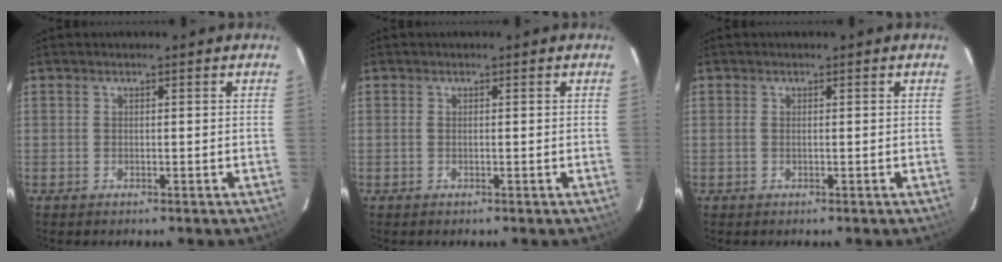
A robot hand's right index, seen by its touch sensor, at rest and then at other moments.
{"total": 0.5, "force": [0.0, 0.0, 0.5], "torque": [-0.012, 0.001, -0.002]}
{"total": 0.8, "force": [0.0, 0.0, 0.8], "torque": [-0.017, 0.000, -0.002]}